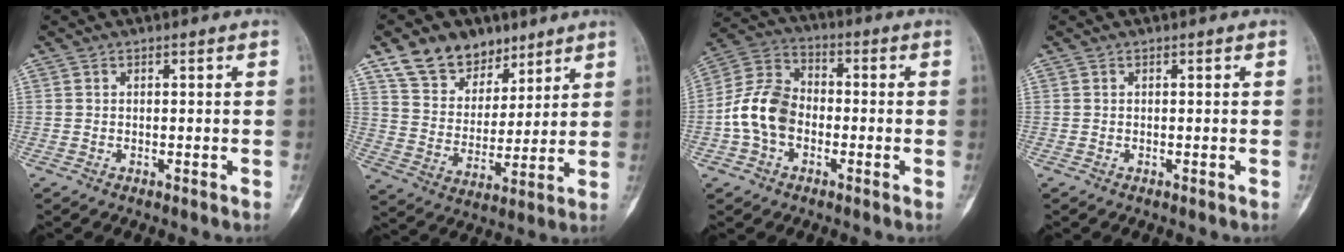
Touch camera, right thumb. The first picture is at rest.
{"total": 13.4, "force": [9.3, 8.6, 4.6], "torque": [-0.041, -0.046, 0.172]}
{"total": 11.1, "force": [-2.4, 8.0, 7.3], "torque": [-0.135, 0.036, -0.058]}
{"total": 0.0}